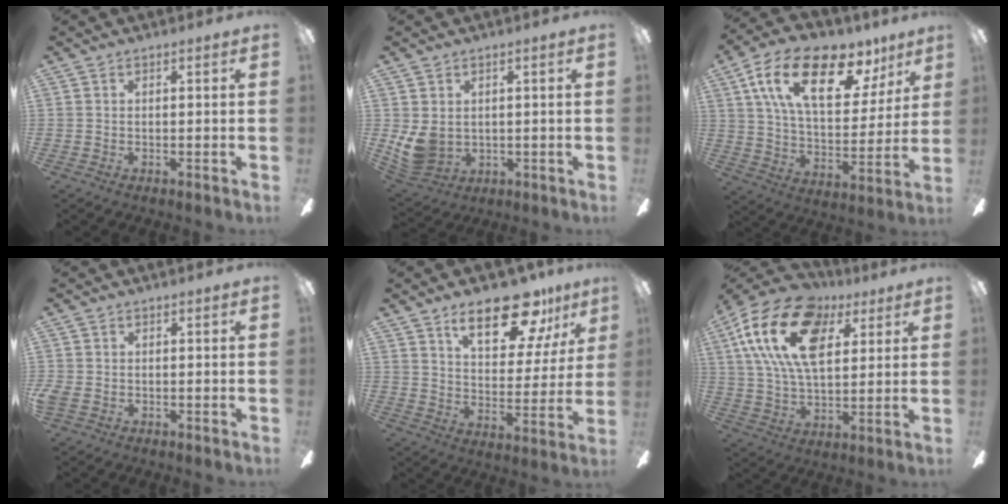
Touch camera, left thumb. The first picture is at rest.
{"total": 7.2, "force": [1.0, 5.9, 4.0], "torque": [-0.102, -0.009, 0.021]}
{"total": 23.9, "force": [12.4, 11.7, 16.8], "torque": [-0.279, -0.042, 0.208]}
{"total": 2.3, "force": [-0.9, 1.8, 1.1], "torque": [-0.025, 0.005, -0.018]}
{"total": 18.2, "force": [12.1, 7.8, 11.2], "torque": [-0.160, -0.060, 0.200]}
{"total": 21.7, "force": [9.1, 12.3, 15.4], "torque": [-0.298, -0.015, 0.156]}